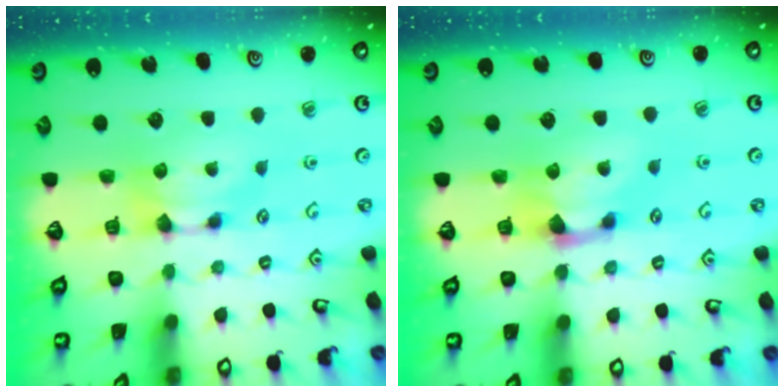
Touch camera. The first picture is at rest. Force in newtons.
{"total": 2.2, "press": 2.1, "slide": 0.9}